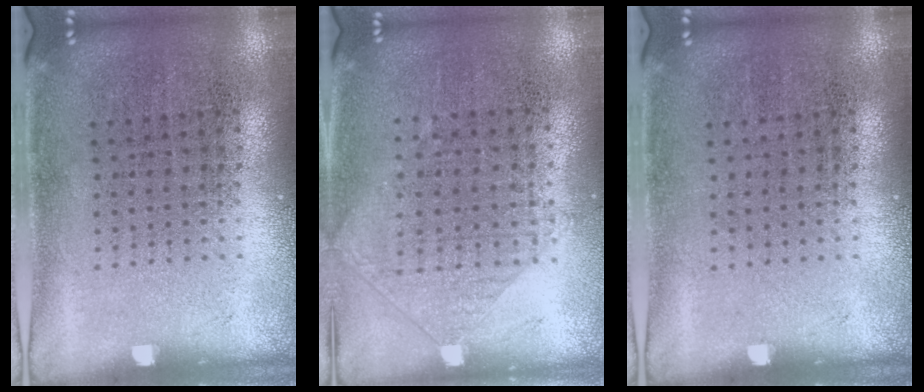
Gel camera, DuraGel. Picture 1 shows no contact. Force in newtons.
{"total": 0.9, "press": 0.9, "slide": 0.3}
{"total": 0.0}